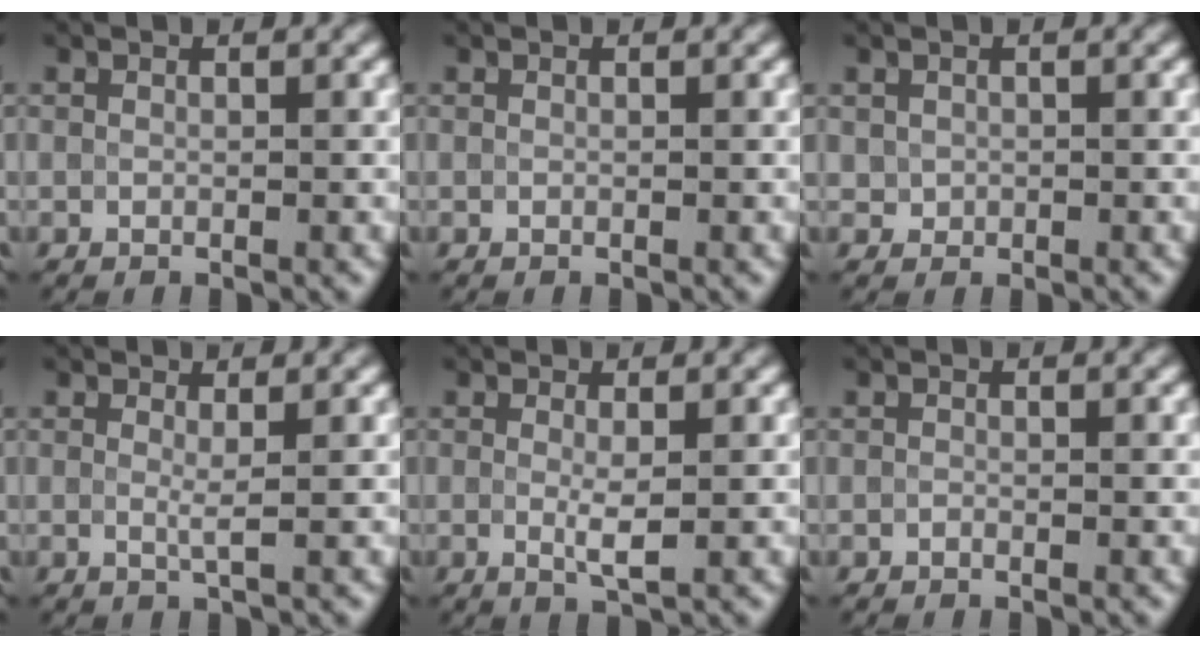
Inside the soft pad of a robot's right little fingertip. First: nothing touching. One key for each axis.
{"total": 0.0}
{"total": 0.8, "fx": 0.2, "fy": 0.7, "fz": 0.2, "tx": -0.001, "ty": -0.003, "tz": 0.004}
{"total": 1.0, "fx": 0.2, "fy": 0.1, "fz": 1.0, "tx": -0.019, "ty": -0.006, "tz": 0.000}
{"total": 1.8, "fx": 0.0, "fy": 0.2, "fz": 1.8, "tx": -0.033, "ty": -0.006, "tz": 0.000}
{"total": 0.0}